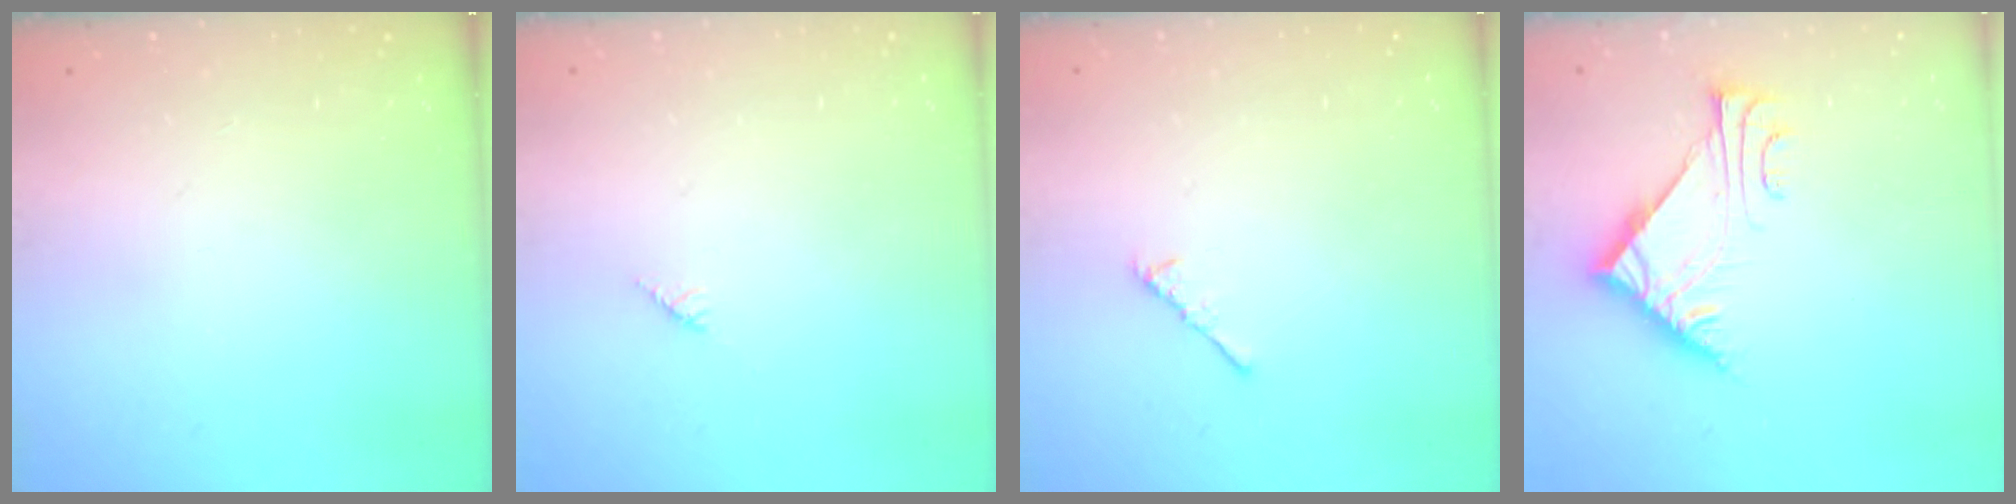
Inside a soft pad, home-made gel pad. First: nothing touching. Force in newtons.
{"total": 2.7, "press": 2.7, "slide": 0.2}
{"total": 2.9, "press": 2.8, "slide": 0.7}
{"total": 6.7, "press": 6.7, "slide": 0.4}